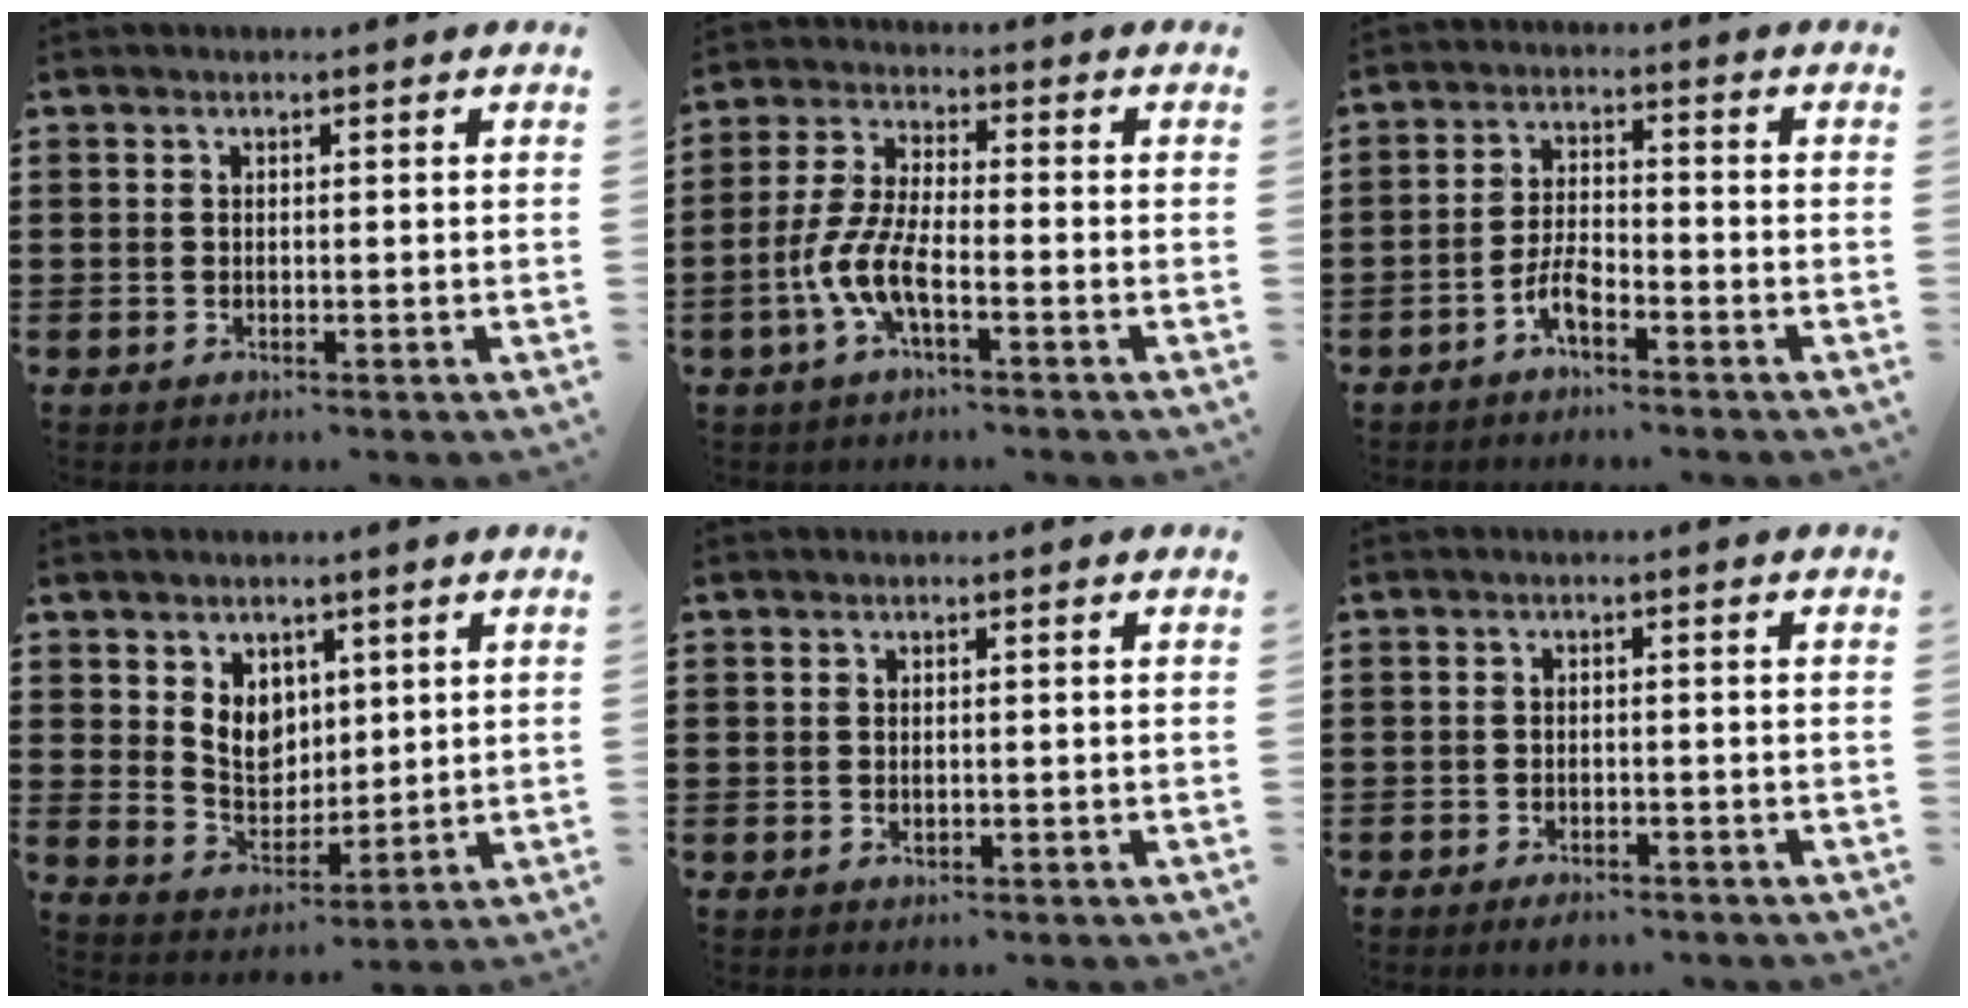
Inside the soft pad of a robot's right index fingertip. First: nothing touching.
{"total": 7.3, "force": [-3.3, 2.0, 6.2], "torque": [-0.151, -0.015, -0.067]}
{"total": 4.2, "force": [-2.8, 1.4, 2.8], "torque": [-0.072, 0.003, -0.059]}
{"total": 6.0, "force": [2.6, 4.8, 2.4], "torque": [-0.052, 0.003, 0.047]}
{"total": 0.7, "force": [-0.1, 0.4, 0.5], "torque": [-0.011, 0.001, -0.002]}
{"total": 1.7, "force": [-1.6, 0.4, 0.3], "torque": [-0.010, 0.001, -0.032]}